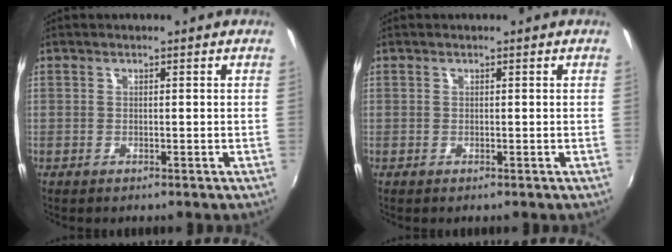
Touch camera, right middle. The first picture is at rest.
{"total": 0.0}